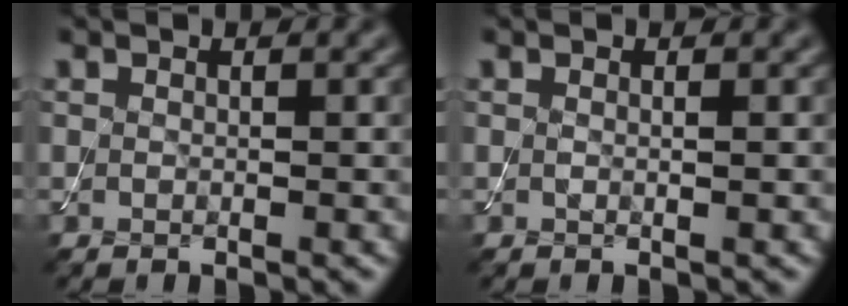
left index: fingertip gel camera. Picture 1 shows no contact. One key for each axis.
{"total": 0.5, "fx": 0.0, "fy": 0.1, "fz": 0.5, "tx": -0.008, "ty": -0.001, "tz": -0.001}